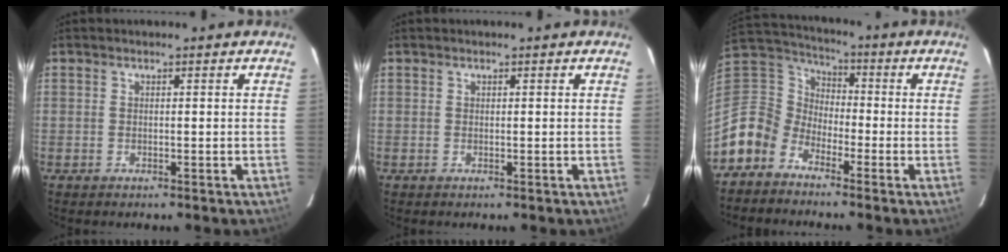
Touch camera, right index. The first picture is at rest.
{"total": 0.0}
{"total": 9.9, "force": [-6.1, 7.5, 2.2], "torque": [-0.076, 0.033, -0.147]}